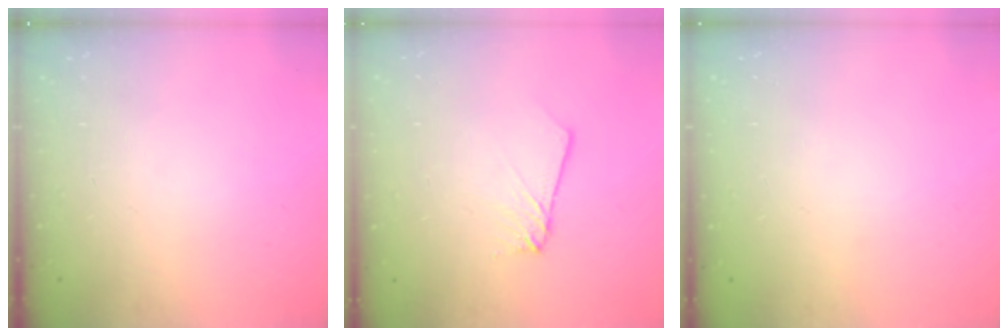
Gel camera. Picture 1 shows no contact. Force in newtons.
{"total": 2.7, "press": 2.7, "slide": 0.2}
{"total": 0.0}